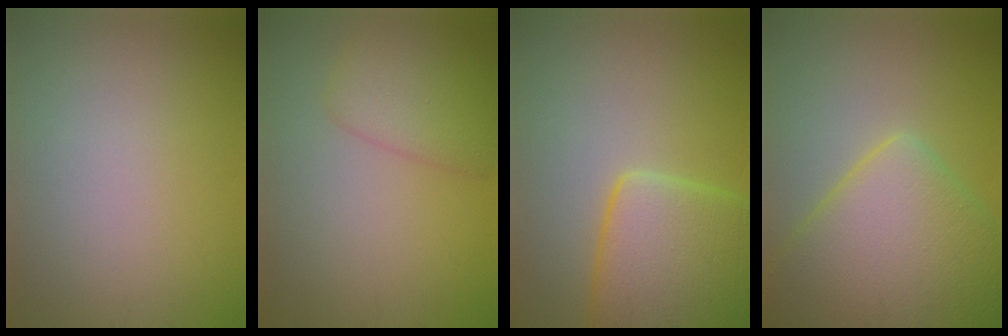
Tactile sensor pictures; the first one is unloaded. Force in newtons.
{"total": 3.4, "press": 3.4, "slide": 0.1}
{"total": 7.8, "press": 7.8, "slide": 0.5}
{"total": 9.6, "press": 9.6, "slide": 0.5}